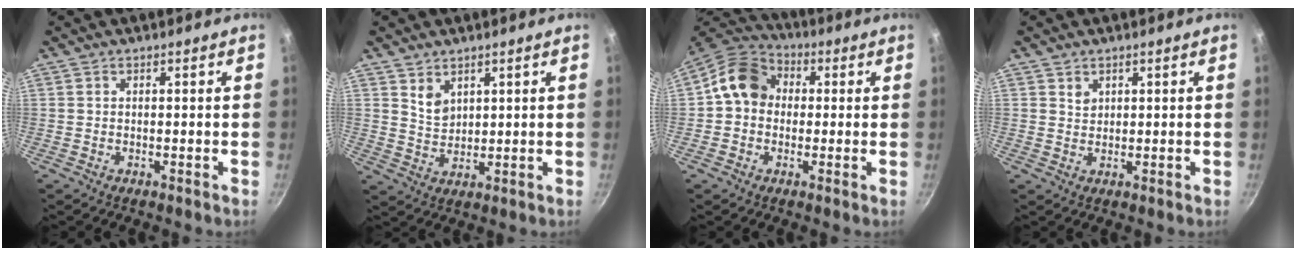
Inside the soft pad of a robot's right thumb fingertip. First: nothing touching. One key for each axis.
{"total": 4.2, "fx": 2.3, "fy": 2.9, "fz": 1.9, "tx": -0.019, "ty": -0.020, "tz": 0.049}
{"total": 10.6, "fx": 0.8, "fy": 8.8, "fz": 5.8, "tx": -0.063, "ty": 0.027, "tz": -0.009}
{"total": 1.8, "fx": 0.9, "fy": 1.5, "fz": 0.5, "tx": -0.001, "ty": -0.001, "tz": 0.016}